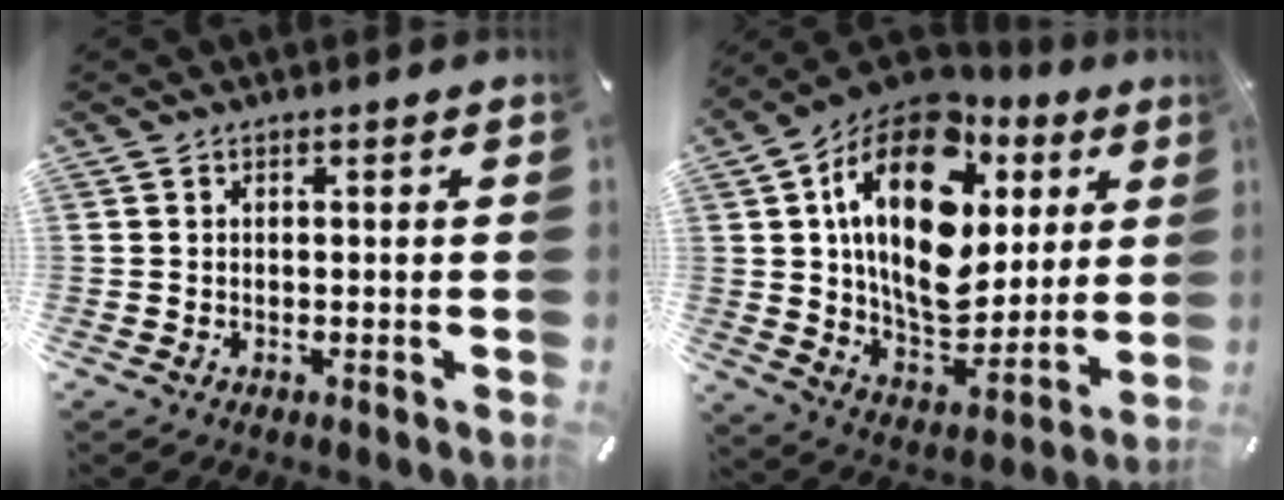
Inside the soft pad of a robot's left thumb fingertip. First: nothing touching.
{"total": 24.0, "force": [8.1, 14.9, 16.9], "torque": [-0.296, -0.039, 0.135]}